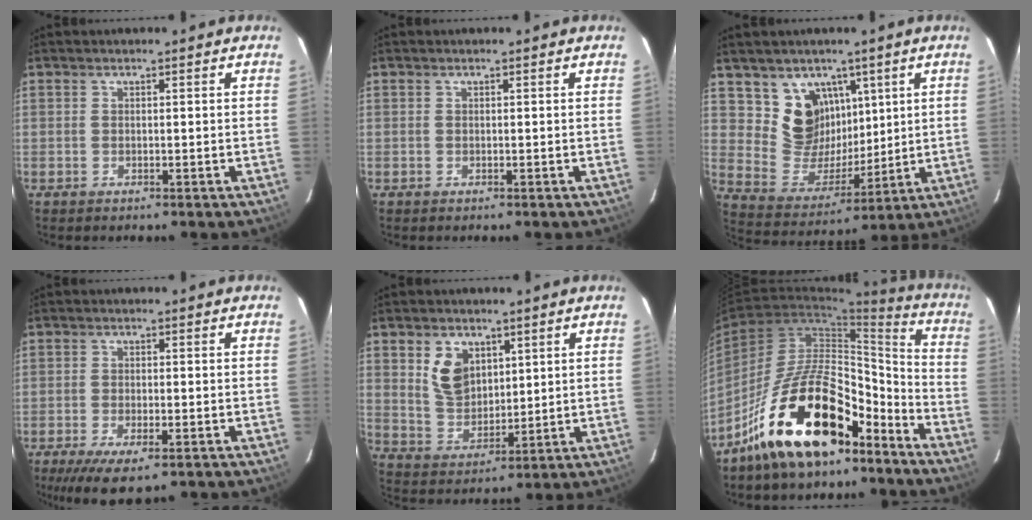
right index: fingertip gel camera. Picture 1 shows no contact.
{"total": 0.0}
{"total": 11.6, "force": [6.2, 9.1, 3.7], "torque": [-0.071, -0.003, 0.135]}
{"total": 8.4, "force": [-5.2, 2.7, 6.0], "torque": [-0.133, -0.033, -0.087]}
{"total": 8.3, "force": [3.4, 5.7, 5.0], "torque": [-0.096, 0.008, 0.074]}
{"total": 20.8, "force": [-14.6, 8.2, 12.3], "torque": [-0.213, 0.033, -0.240]}